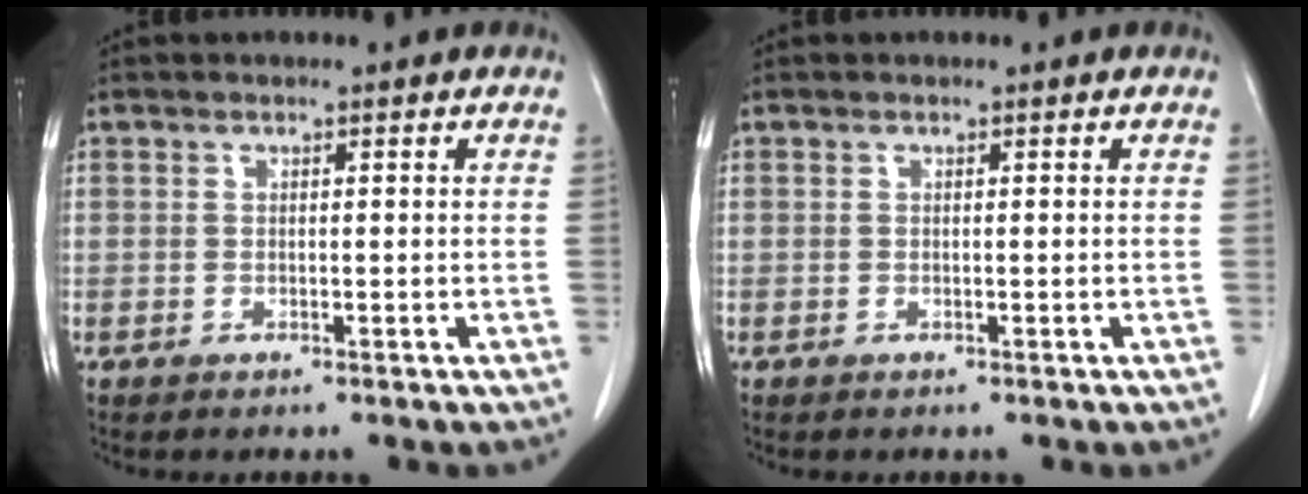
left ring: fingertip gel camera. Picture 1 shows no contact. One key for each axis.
{"total": 0.0}